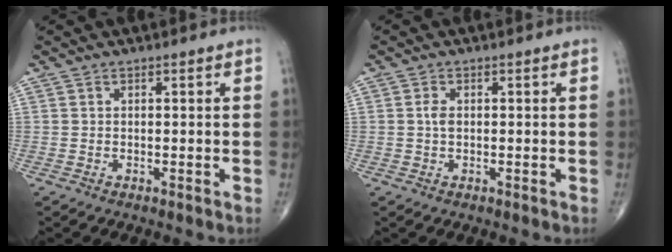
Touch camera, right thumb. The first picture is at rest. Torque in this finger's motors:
{"motor_torque": [0.49, 0.70, 0.17, -0.08, 0.00]}